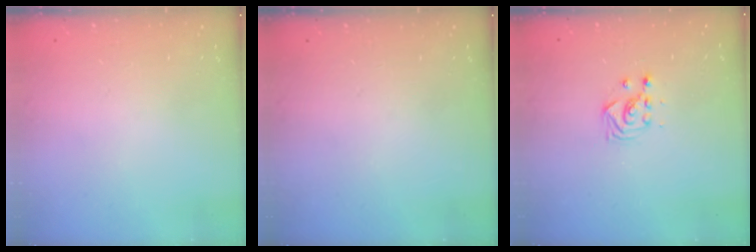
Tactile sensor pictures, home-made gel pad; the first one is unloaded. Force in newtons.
{"total": 0.0}
{"total": 2.9, "press": 2.9, "slide": 0.3}